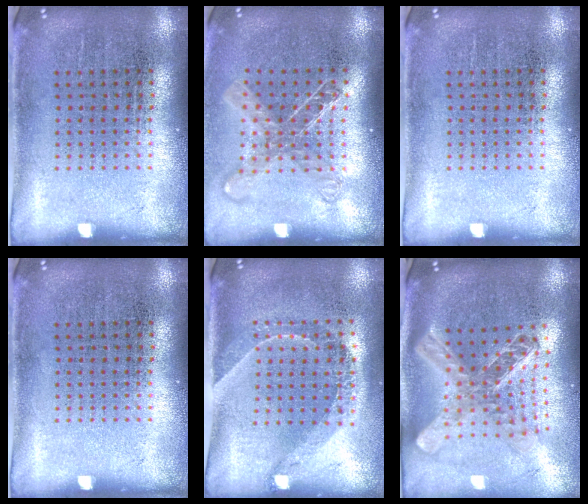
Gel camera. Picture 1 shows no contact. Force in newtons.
{"total": 1.5, "press": 1.2, "slide": 0.8}
{"total": 0.0}
{"total": 0.0}
{"total": 1.6, "press": 1.3, "slide": 1.0}
{"total": 2.5, "press": 2.0, "slide": 1.6}